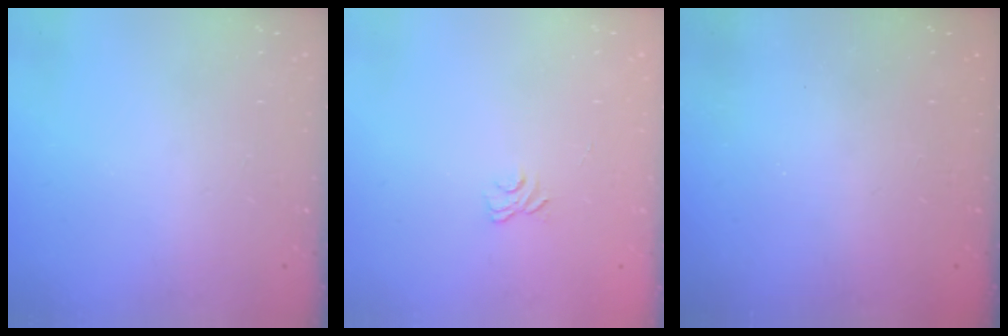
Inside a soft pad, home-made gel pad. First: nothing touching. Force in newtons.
{"total": 3.3, "press": 3.0, "slide": 1.3}
{"total": 2.5, "press": 2.4, "slide": 0.8}